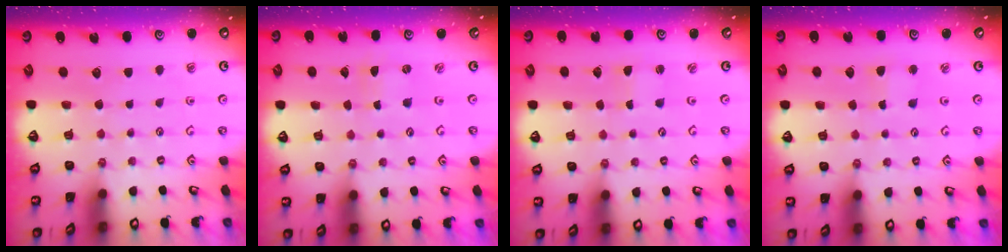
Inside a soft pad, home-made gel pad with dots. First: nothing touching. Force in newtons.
{"total": 0.0}
{"total": 0.9, "press": 0.9, "slide": 0.0}
{"total": 2.6, "press": 2.6, "slide": 0.3}